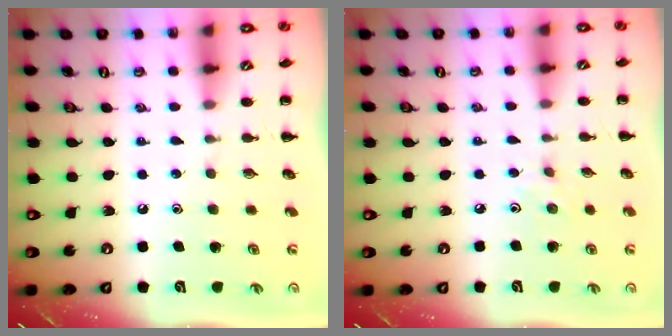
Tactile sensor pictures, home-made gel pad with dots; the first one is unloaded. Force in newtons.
{"total": 3.1, "press": 2.8, "slide": 1.2}